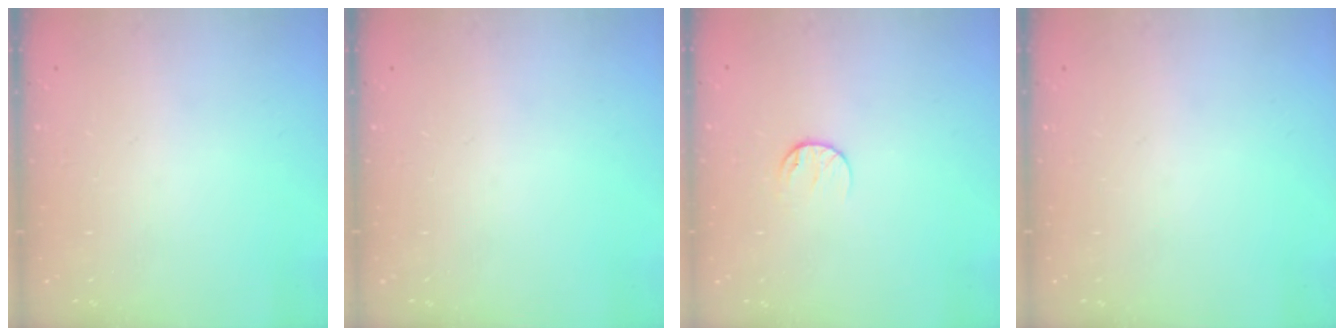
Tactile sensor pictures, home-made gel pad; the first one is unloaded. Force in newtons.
{"total": 0.0}
{"total": 6.8, "press": 6.8, "slide": 0.4}
{"total": 0.0}